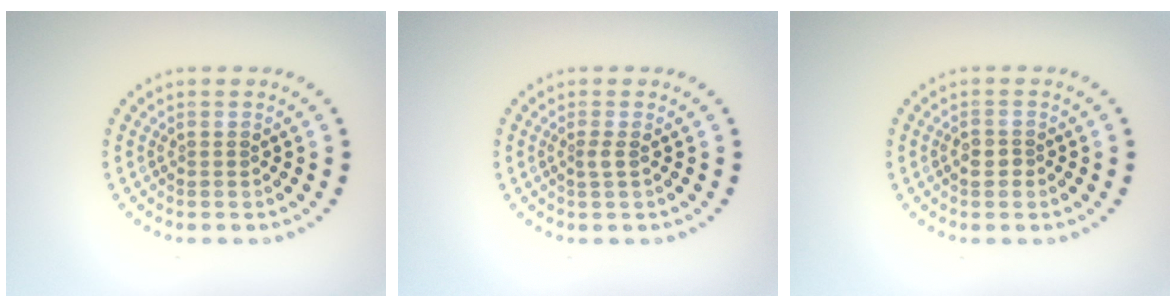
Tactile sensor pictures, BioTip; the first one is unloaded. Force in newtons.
{"total": 0.9, "press": 0.6, "slide": 0.7}
{"total": 1.3, "press": 1.2, "slide": 0.5}